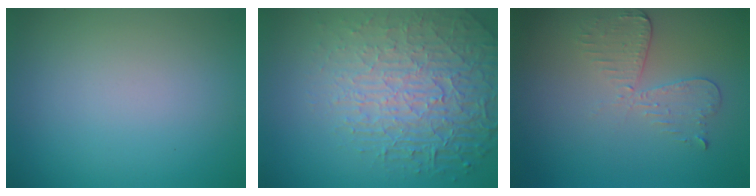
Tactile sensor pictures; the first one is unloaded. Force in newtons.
{"total": 7.8, "press": 5.5, "slide": 5.5}
{"total": 3.0, "press": 2.6, "slide": 1.5}